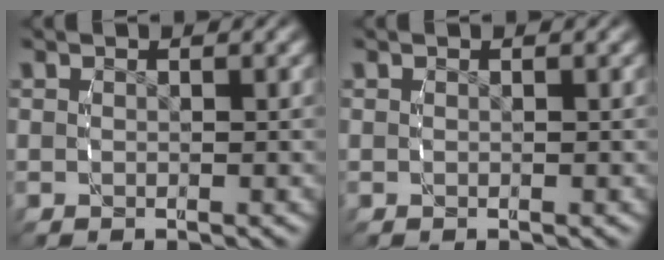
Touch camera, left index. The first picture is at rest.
{"total": 0.0}